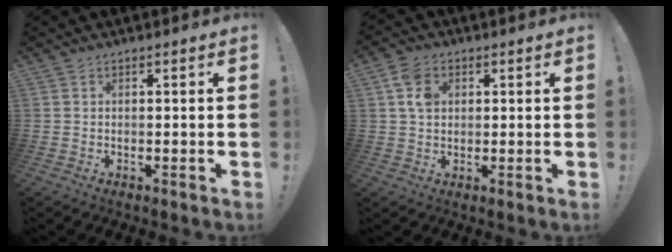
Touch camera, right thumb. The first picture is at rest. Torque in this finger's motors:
{"motor_torque": [1.00, 1.23, 0.41, -0.47, 0.00]}